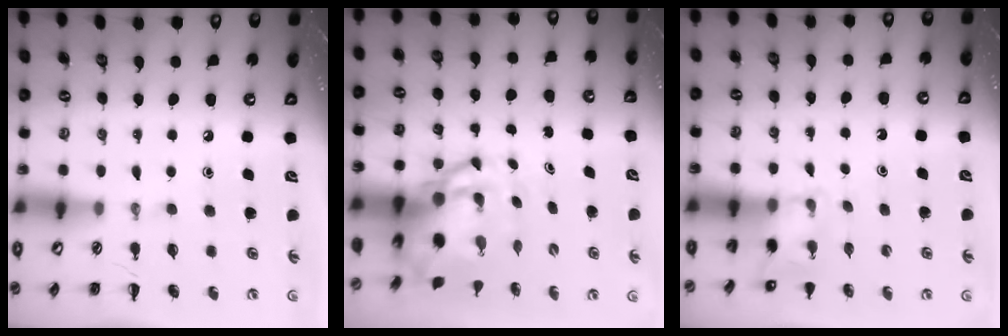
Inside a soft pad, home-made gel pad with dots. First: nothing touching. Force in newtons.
{"total": 8.3, "press": 7.9, "slide": 2.4}
{"total": 3.7, "press": 3.6, "slide": 0.8}